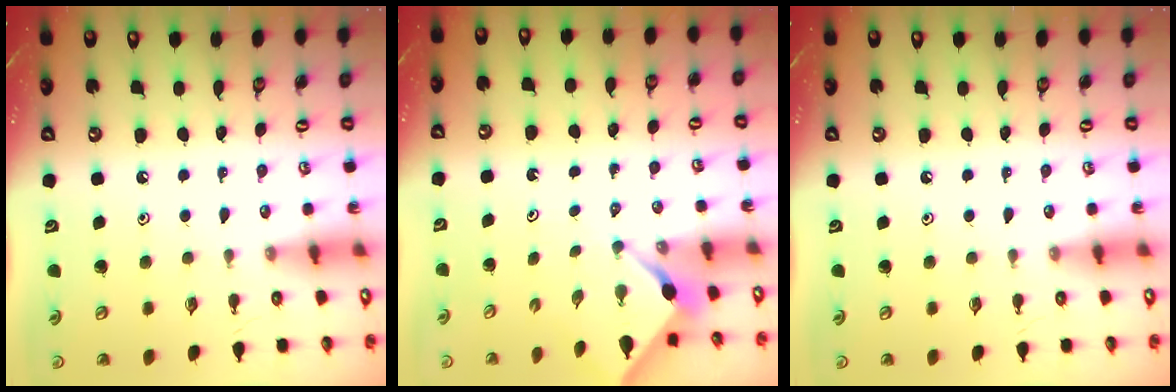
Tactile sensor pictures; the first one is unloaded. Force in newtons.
{"total": 2.5, "press": 2.5, "slide": 0.3}
{"total": 0.0}